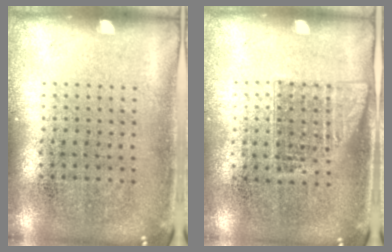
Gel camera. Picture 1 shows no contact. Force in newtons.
{"total": 1.0, "press": 0.9, "slide": 0.4}